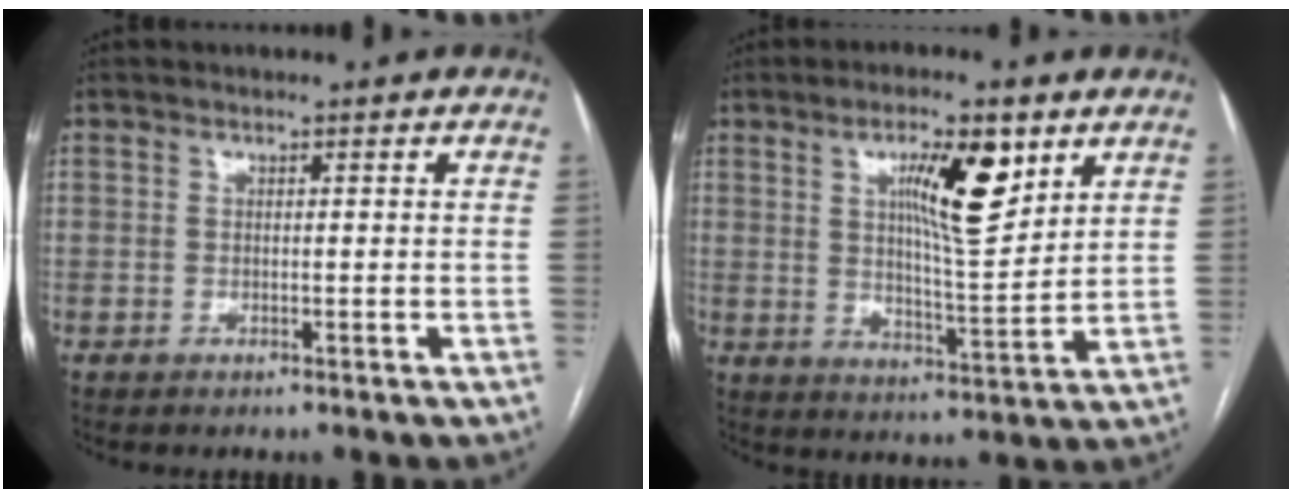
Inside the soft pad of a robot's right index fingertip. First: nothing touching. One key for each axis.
{"total": 10.7, "fx": 4.9, "fy": 2.2, "fz": 9.2, "tx": -0.154, "ty": 0.000, "tz": 0.082}